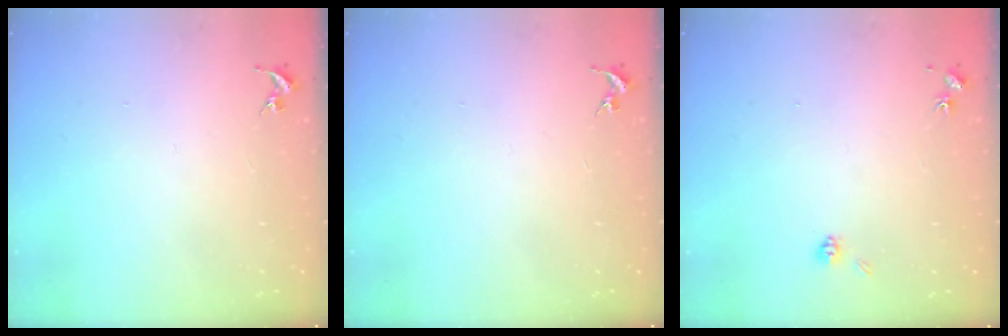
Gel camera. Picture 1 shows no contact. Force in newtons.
{"total": 0.0}
{"total": 4.1, "press": 4.0, "slide": 1.1}